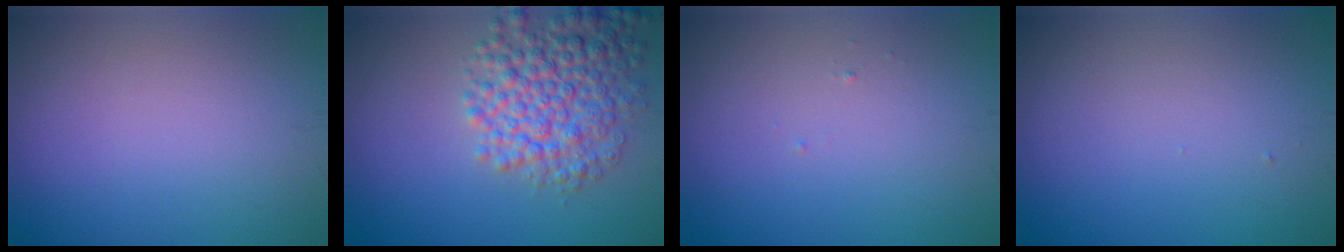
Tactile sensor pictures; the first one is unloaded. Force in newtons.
{"total": 6.5, "press": 6.5, "slide": 0.2}
{"total": 0.0}
{"total": 0.0}